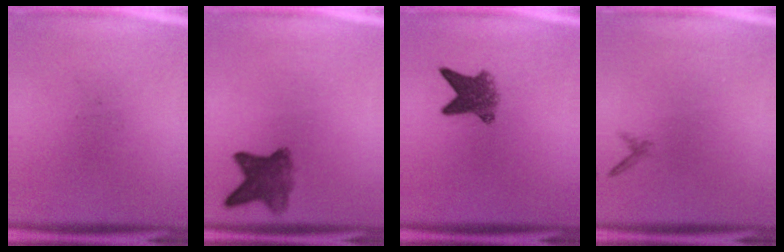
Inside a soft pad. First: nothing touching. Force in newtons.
{"total": 5.8}
{"total": 5.6}
{"total": 0.6}